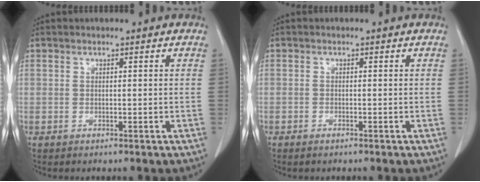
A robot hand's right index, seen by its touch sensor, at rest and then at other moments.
{"total": 0.7, "force": [-0.6, 0.3, 0.3], "torque": [-0.004, 0.000, -0.008]}